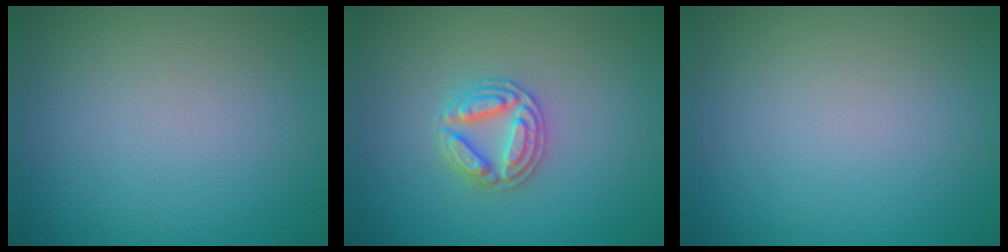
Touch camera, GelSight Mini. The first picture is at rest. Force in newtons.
{"total": 2.9, "press": 2.9, "slide": 0.5}
{"total": 0.0}